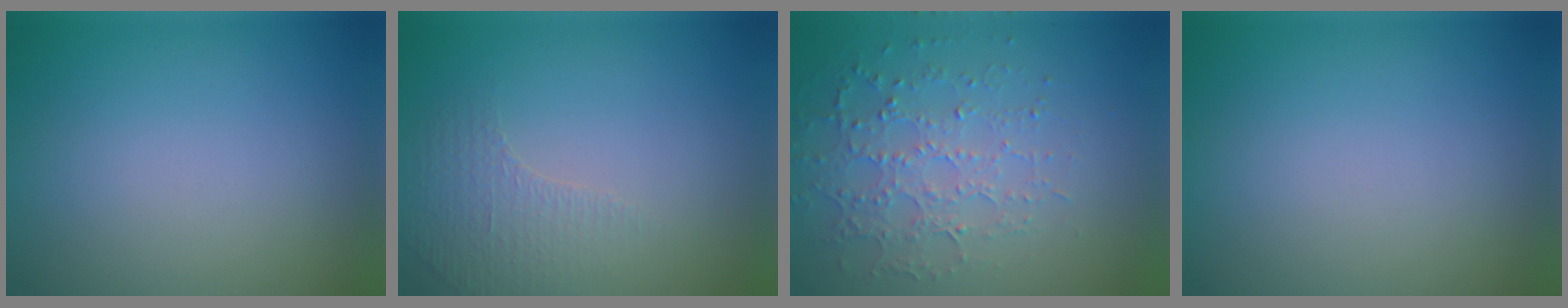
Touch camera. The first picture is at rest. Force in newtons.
{"total": 1.3, "press": 0.9, "slide": 0.9}
{"total": 4.1, "press": 3.4, "slide": 2.3}
{"total": 0.0}